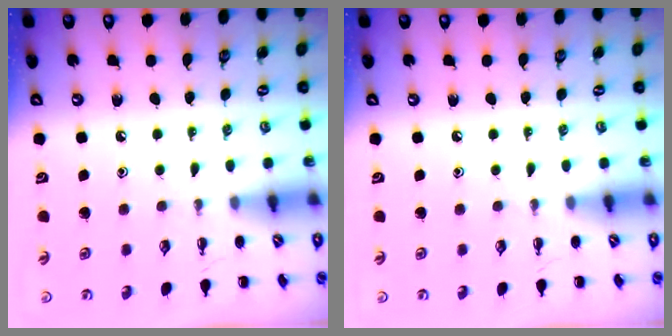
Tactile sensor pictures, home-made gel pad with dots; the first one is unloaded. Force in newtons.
{"total": 0.0}